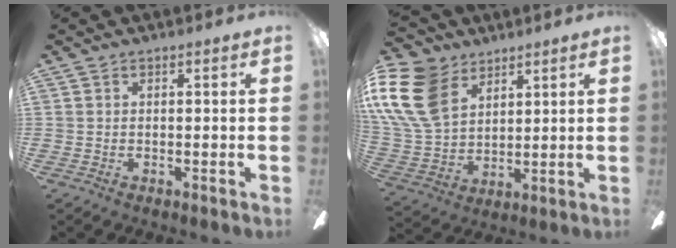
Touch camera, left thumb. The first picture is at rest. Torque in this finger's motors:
{"motor_torque": [0.55, 0.68, 1.45, -1.32, 0.69]}